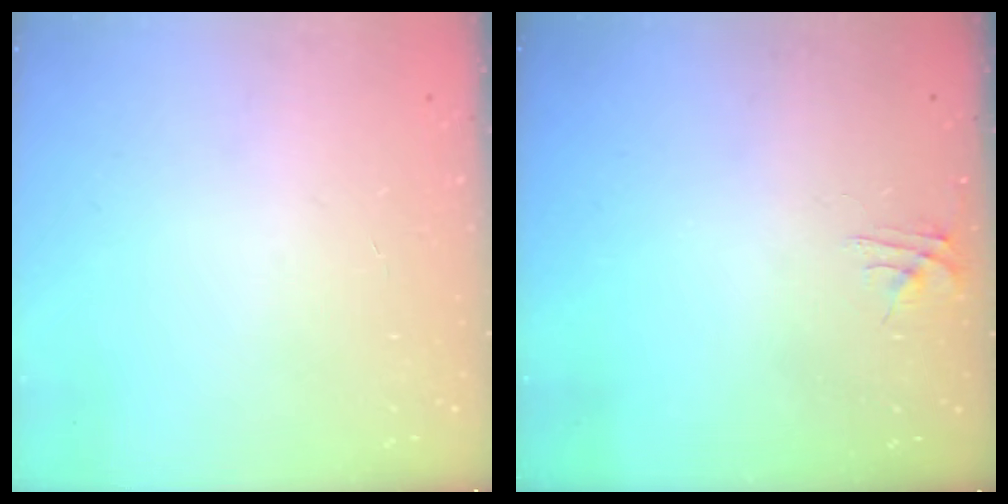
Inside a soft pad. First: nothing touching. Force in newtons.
{"total": 4.1, "press": 4.0, "slide": 0.4}